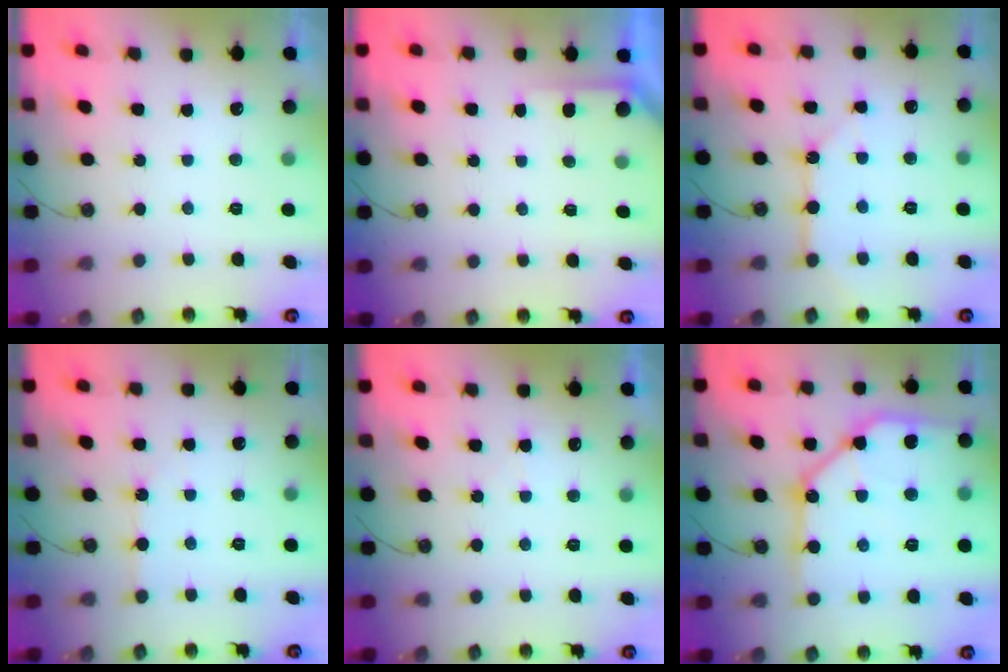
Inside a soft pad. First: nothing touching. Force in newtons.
{"total": 2.4, "press": 2.4, "slide": 0.2}
{"total": 9.5, "press": 9.4, "slide": 1.2}
{"total": 1.4, "press": 1.3, "slide": 0.3}
{"total": 3.8, "press": 3.8, "slide": 0.6}
{"total": 18.2, "press": 18.1, "slide": 1.9}